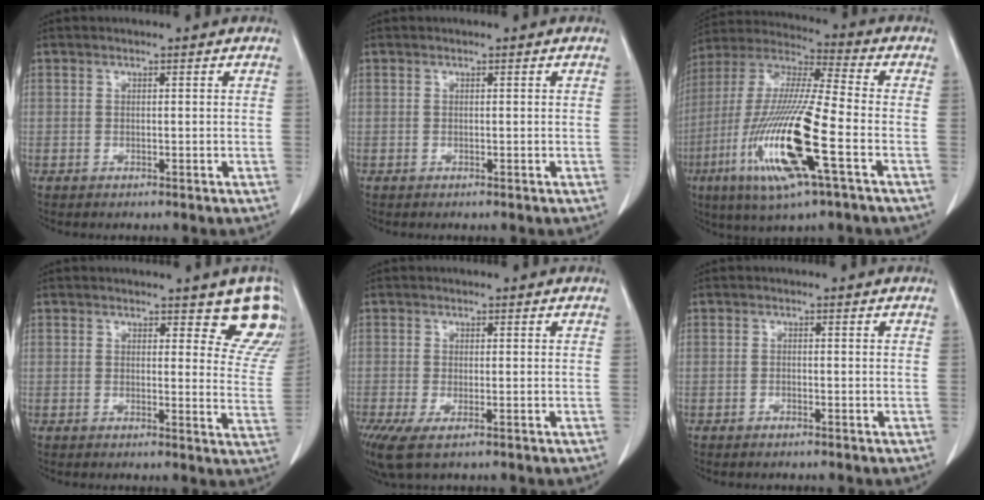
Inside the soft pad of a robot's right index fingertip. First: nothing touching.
{"total": 0.0}
{"total": 19.6, "force": [-6.5, 1.5, 18.4], "torque": [-0.396, -0.027, -0.124]}
{"total": 8.5, "force": [6.8, 3.4, 3.7], "torque": [-0.005, -0.033, 0.050]}
{"total": 6.2, "force": [-3.4, 2.1, 4.8], "torque": [-0.094, -0.021, -0.059]}
{"total": 0.5, "force": [-0.4, 0.1, 0.2], "torque": [-0.006, 0.000, -0.004]}